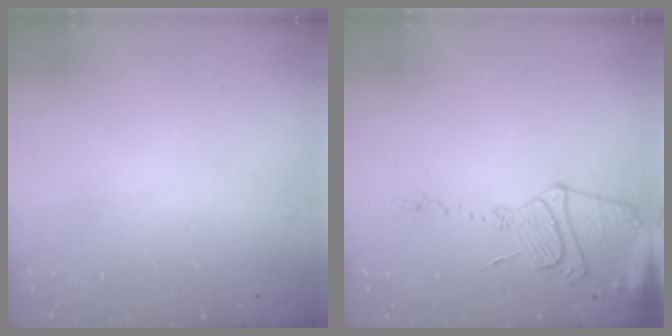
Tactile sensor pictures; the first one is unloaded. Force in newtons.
{"total": 14.1, "press": 14.0, "slide": 1.3}